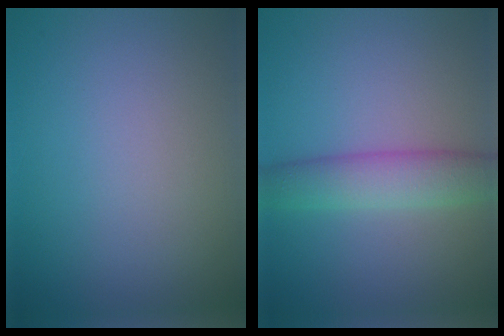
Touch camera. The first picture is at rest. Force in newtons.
{"total": 4.0, "press": 4.0, "slide": 0.0}